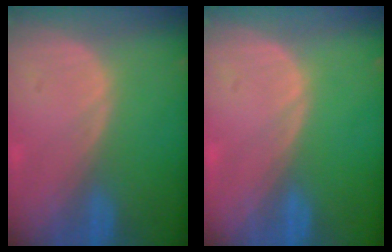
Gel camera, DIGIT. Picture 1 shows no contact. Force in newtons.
{"total": 0.0}